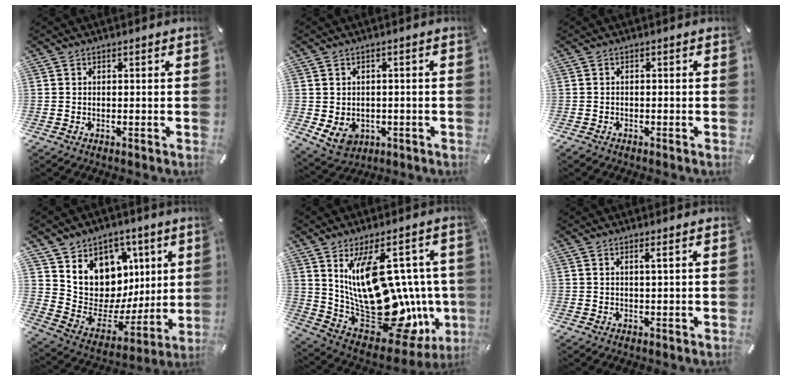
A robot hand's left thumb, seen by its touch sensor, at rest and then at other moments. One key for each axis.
{"total": 5.6, "fx": -1.1, "fy": 4.9, "fz": 2.5, "tx": -0.049, "ty": 0.002, "tz": -0.020}
{"total": 0.9, "fx": -0.7, "fy": 0.5, "fz": 0.4, "tx": -0.008, "ty": 0.001, "tz": -0.015}
{"total": 11.9, "fx": 4.3, "fy": 10.9, "fz": 2.4, "tx": -0.029, "ty": -0.063, "tz": 0.096}
{"total": 27.2, "fx": 2.5, "fy": 13.9, "fz": 23.3, "tx": -0.416, "ty": -0.050, "tz": 0.065}
{"total": 1.5, "fx": 0.7, "fy": 0.0, "fz": 1.4, "tx": -0.027, "ty": -0.001, "tz": 0.012}